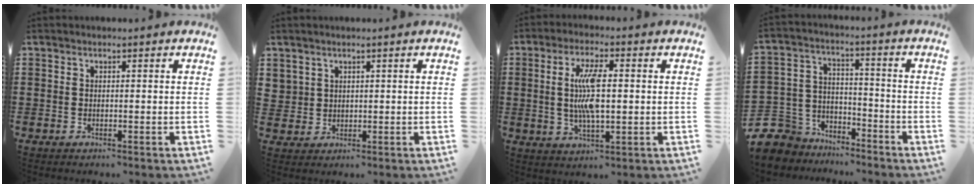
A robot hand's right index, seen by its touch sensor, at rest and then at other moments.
{"total": 2.1, "force": [1.5, 1.5, 0.1], "torque": [-0.010, 0.008, 0.029]}
{"total": 8.3, "force": [0.6, 2.5, 7.9], "torque": [-0.170, 0.000, 0.002]}
{"total": 6.6, "force": [-5.5, 3.7, 0.2], "torque": [-0.050, 0.003, -0.116]}